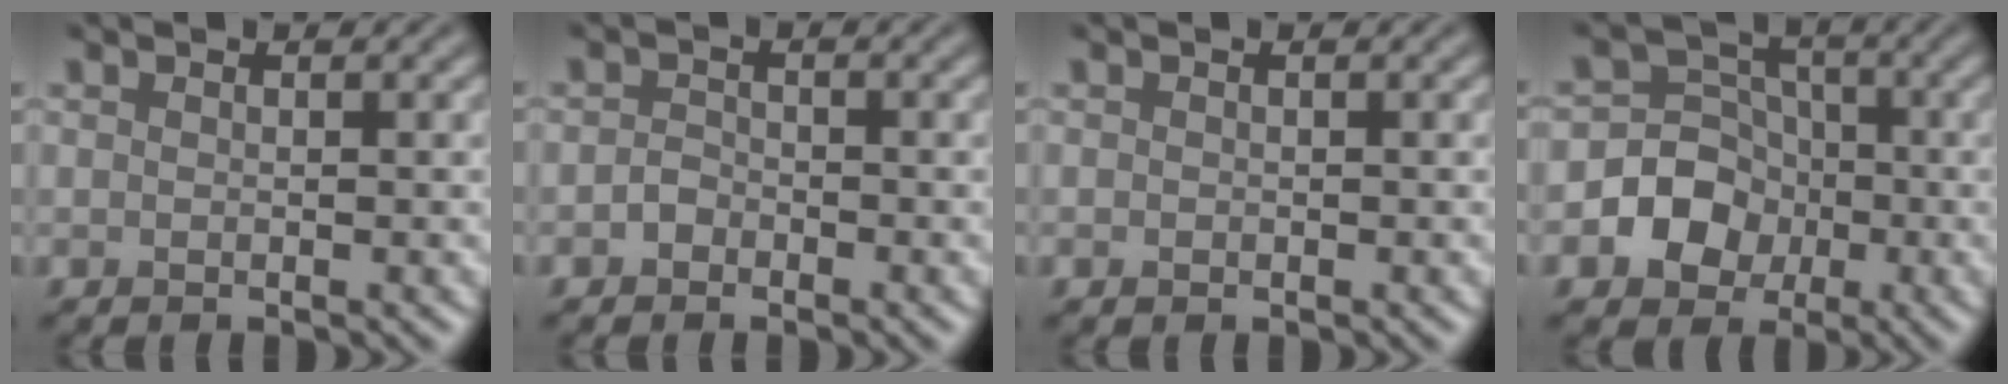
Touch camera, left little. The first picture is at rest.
{"total": 1.2, "force": [-0.7, 0.9, 0.4], "torque": [-0.006, 0.004, -0.016]}
{"total": 0.0}
{"total": 7.0, "force": [-1.9, 6.4, 2.1], "torque": [-0.027, 0.019, -0.060]}